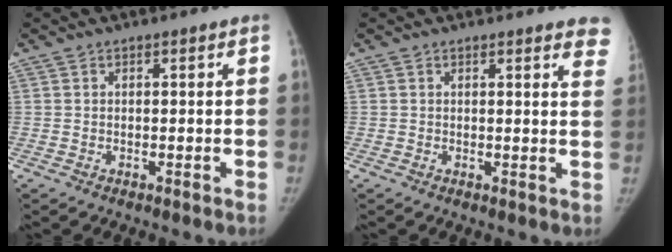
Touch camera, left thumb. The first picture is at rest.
{"total": 5.9, "force": [5.0, 1.5, 2.7], "torque": [-0.004, -0.022, 0.034]}